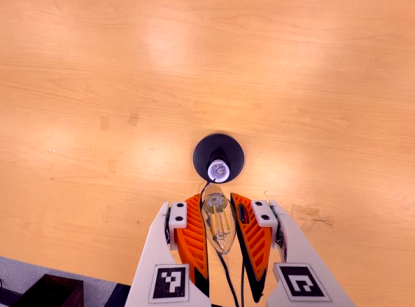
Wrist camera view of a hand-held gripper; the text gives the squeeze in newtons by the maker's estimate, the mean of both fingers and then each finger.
{"total": 20.5, "left": 21.6, "right": 19.4}